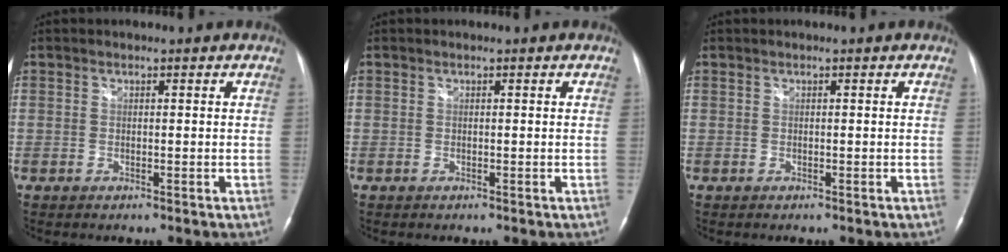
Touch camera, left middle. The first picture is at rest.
{"total": 0.0}
{"total": 0.0}